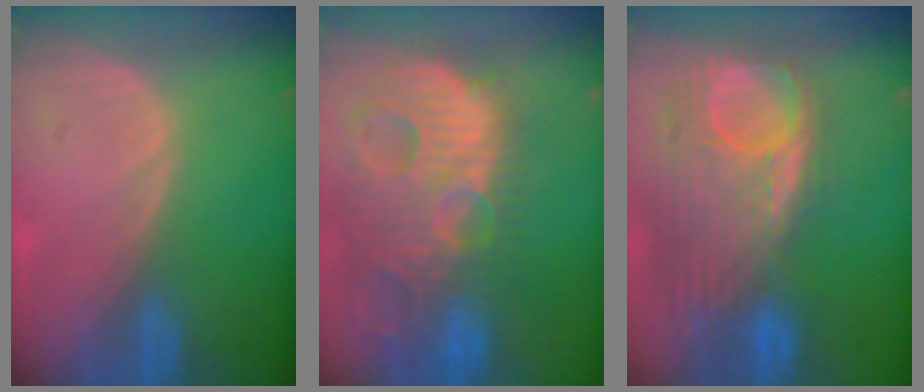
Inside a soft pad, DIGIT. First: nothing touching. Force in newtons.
{"total": 14.6, "press": 12.6, "slide": 7.3}
{"total": 12.4, "press": 10.5, "slide": 6.5}